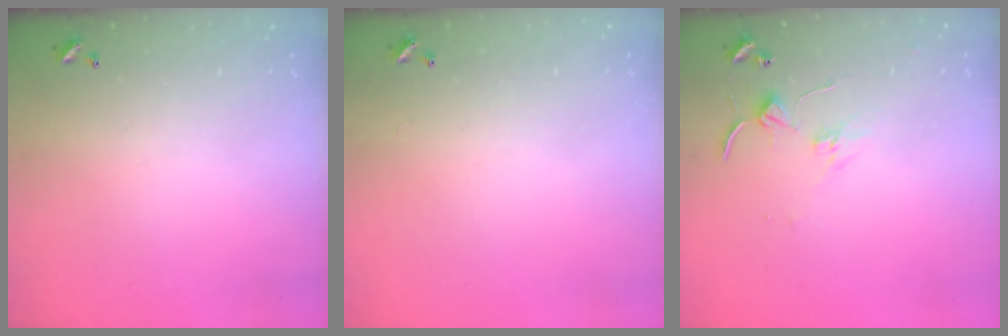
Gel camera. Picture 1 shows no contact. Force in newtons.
{"total": 2.6, "press": 2.6, "slide": 0.3}
{"total": 1.4, "press": 1.3, "slide": 0.2}